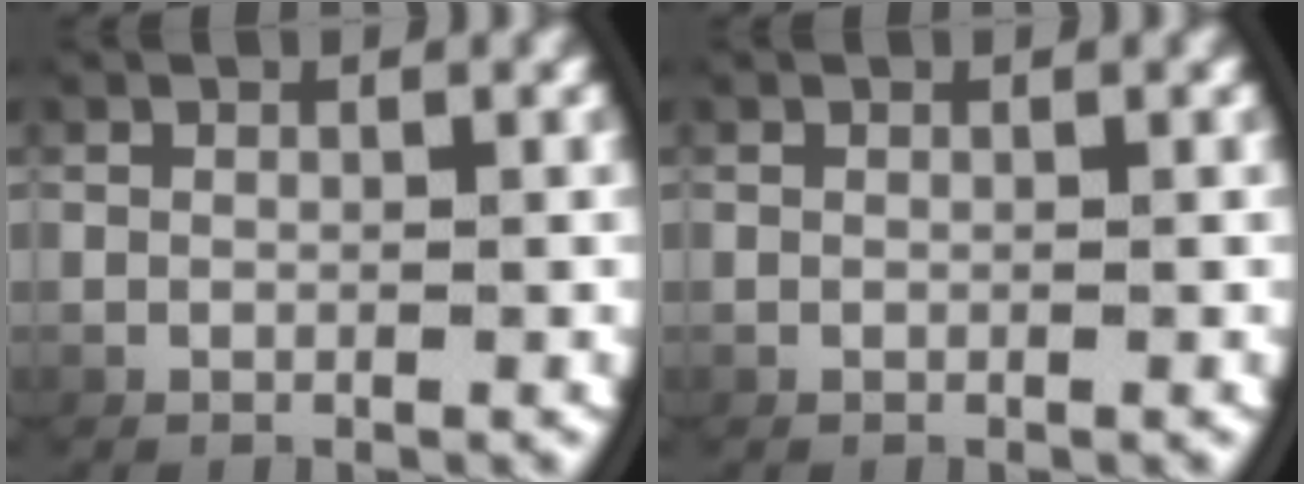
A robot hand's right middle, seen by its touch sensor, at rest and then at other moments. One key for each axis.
{"total": 0.0}